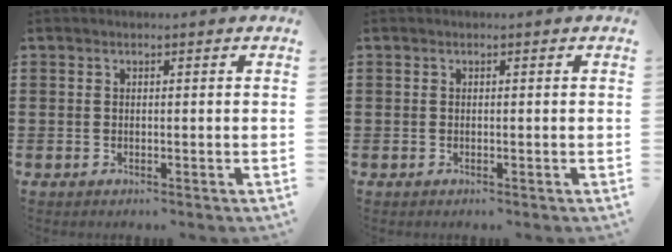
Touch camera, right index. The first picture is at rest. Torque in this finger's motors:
{"motor_torque": [-0.08, 0.05, -0.02, -0.01]}